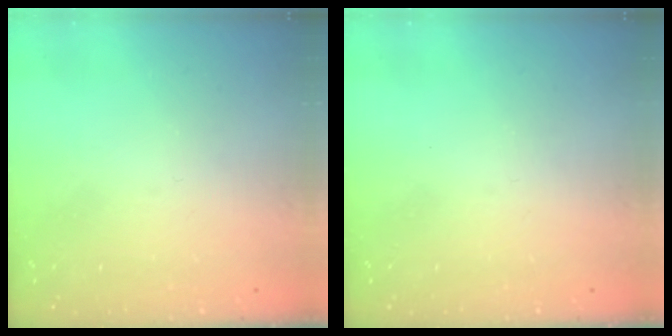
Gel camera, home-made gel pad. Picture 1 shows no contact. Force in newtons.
{"total": 0.0}